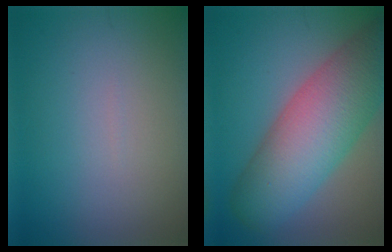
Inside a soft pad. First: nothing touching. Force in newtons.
{"total": 10.8, "press": 10.8, "slide": 0.5}